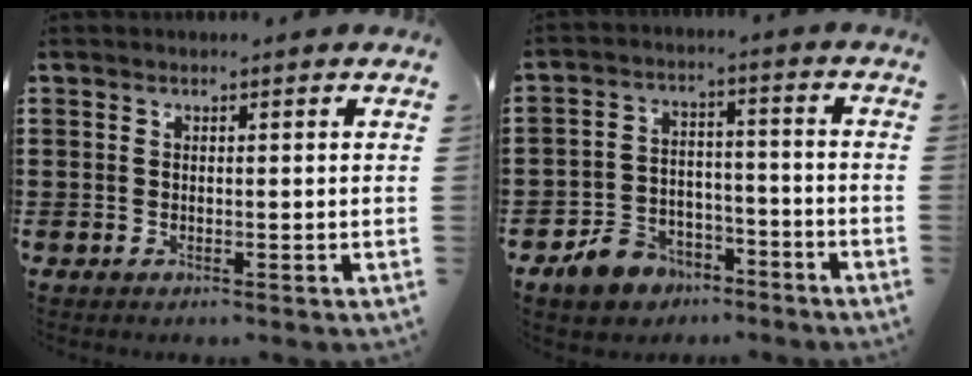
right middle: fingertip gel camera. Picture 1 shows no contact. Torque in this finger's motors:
{"motor_torque": [2.14, 0.00, 0.23, 0.07]}